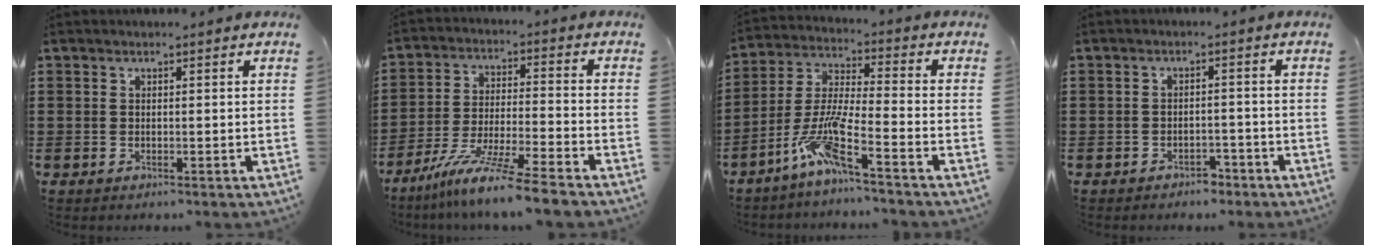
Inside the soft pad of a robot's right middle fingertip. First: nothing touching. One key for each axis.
{"total": 9.8, "fx": -8.2, "fy": -0.8, "fz": 5.2, "tx": -0.107, "ty": -0.009, "tz": -0.164}
{"total": 8.8, "fx": -5.9, "fy": 0.7, "fz": 6.5, "tx": -0.146, "ty": -0.011, "tz": -0.116}
{"total": 2.0, "fx": -1.9, "fy": 0.7, "fz": 0.0, "tx": -0.007, "ty": 0.004, "tz": -0.042}